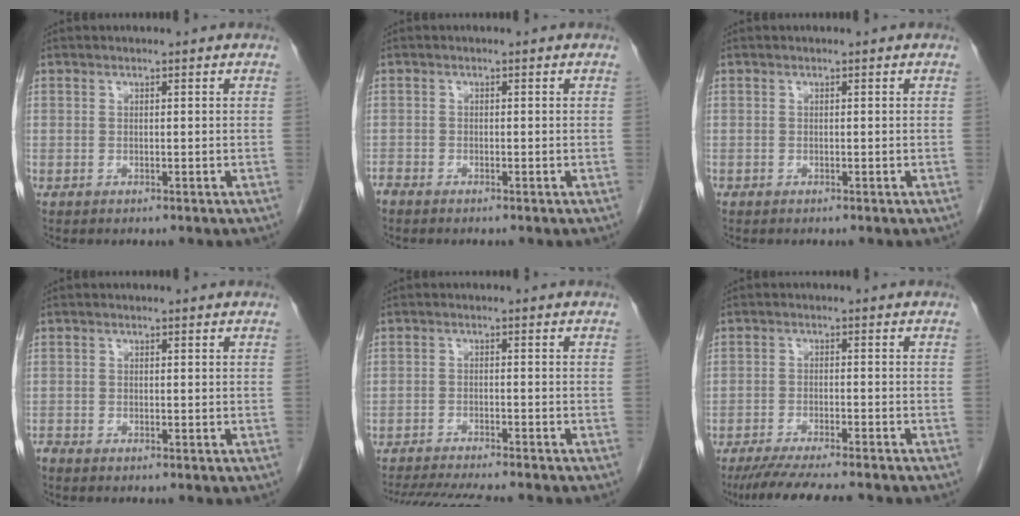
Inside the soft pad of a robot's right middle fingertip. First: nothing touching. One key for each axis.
{"total": 1.3, "fx": -1.2, "fy": 0.3, "fz": 0.3, "tx": -0.011, "ty": -0.002, "tz": -0.025}
{"total": 0.0}
{"total": 0.8, "fx": -0.8, "fy": 0.1, "fz": 0.1, "tx": -0.010, "ty": -0.003, "tz": -0.017}
{"total": 13.9, "fx": -12.5, "fy": 1.3, "fz": 6.0, "tx": -0.098, "ty": -0.021, "tz": -0.179}
{"total": 11.9, "fx": -10.3, "fy": 0.8, "fz": 5.9, "tx": -0.082, "ty": -0.025, "tz": -0.153}